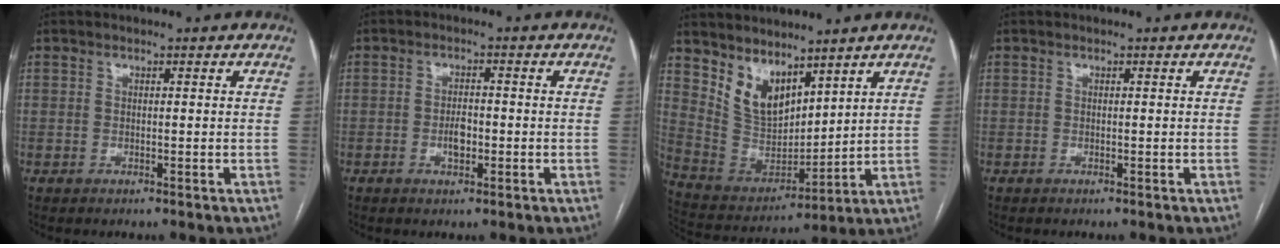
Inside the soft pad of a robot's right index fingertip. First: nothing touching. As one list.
[{"total": 2.8, "force": [-0.8, 1.3, 2.4], "torque": [-0.043, 0.003, -0.012]}, {"total": 10.0, "force": [6.8, 5.1, 5.2], "torque": [-0.107, 0.007, 0.155]}, {"total": 0.0}]